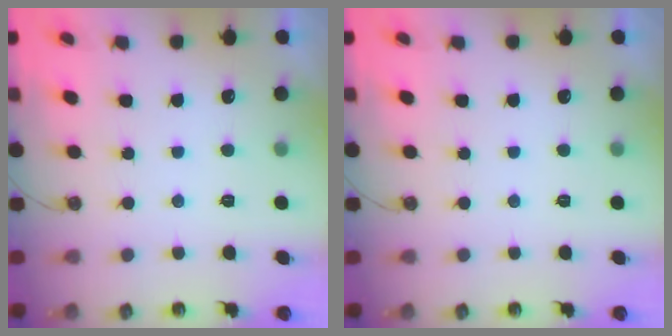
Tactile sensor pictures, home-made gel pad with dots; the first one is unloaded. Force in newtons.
{"total": 0.0}